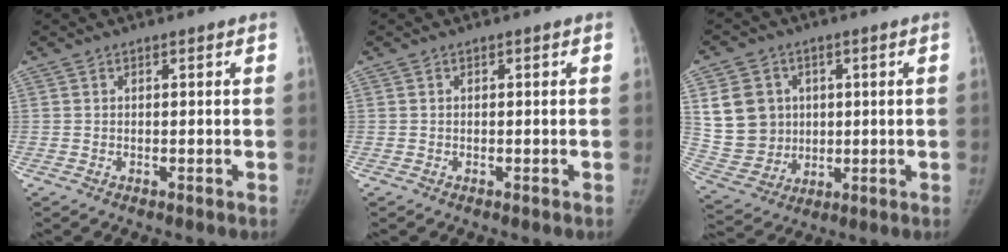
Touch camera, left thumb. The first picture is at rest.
{"total": 0.0}
{"total": 12.3, "force": [2.7, 10.9, 5.0], "torque": [-0.066, -0.007, 0.066]}